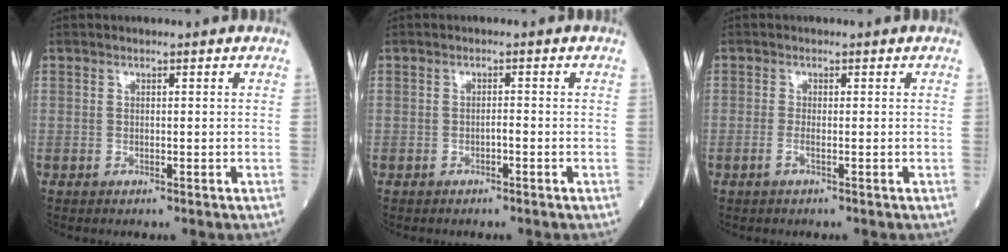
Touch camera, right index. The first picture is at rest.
{"total": 0.8, "force": [-0.5, 0.1, 0.6], "torque": [-0.010, 0.002, -0.009]}
{"total": 1.1, "force": [-0.5, -0.4, 0.9], "torque": [-0.021, -0.002, -0.011]}